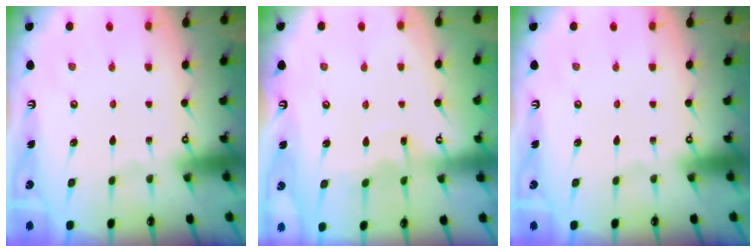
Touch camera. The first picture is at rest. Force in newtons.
{"total": 3.9, "press": 3.9, "slide": 0.5}
{"total": 0.0}